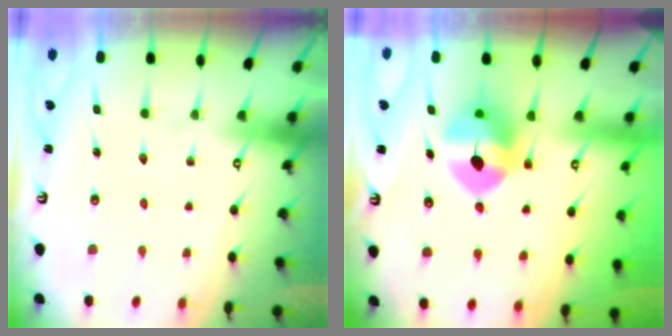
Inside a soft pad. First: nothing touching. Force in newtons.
{"total": 8.8, "press": 8.7, "slide": 1.6}